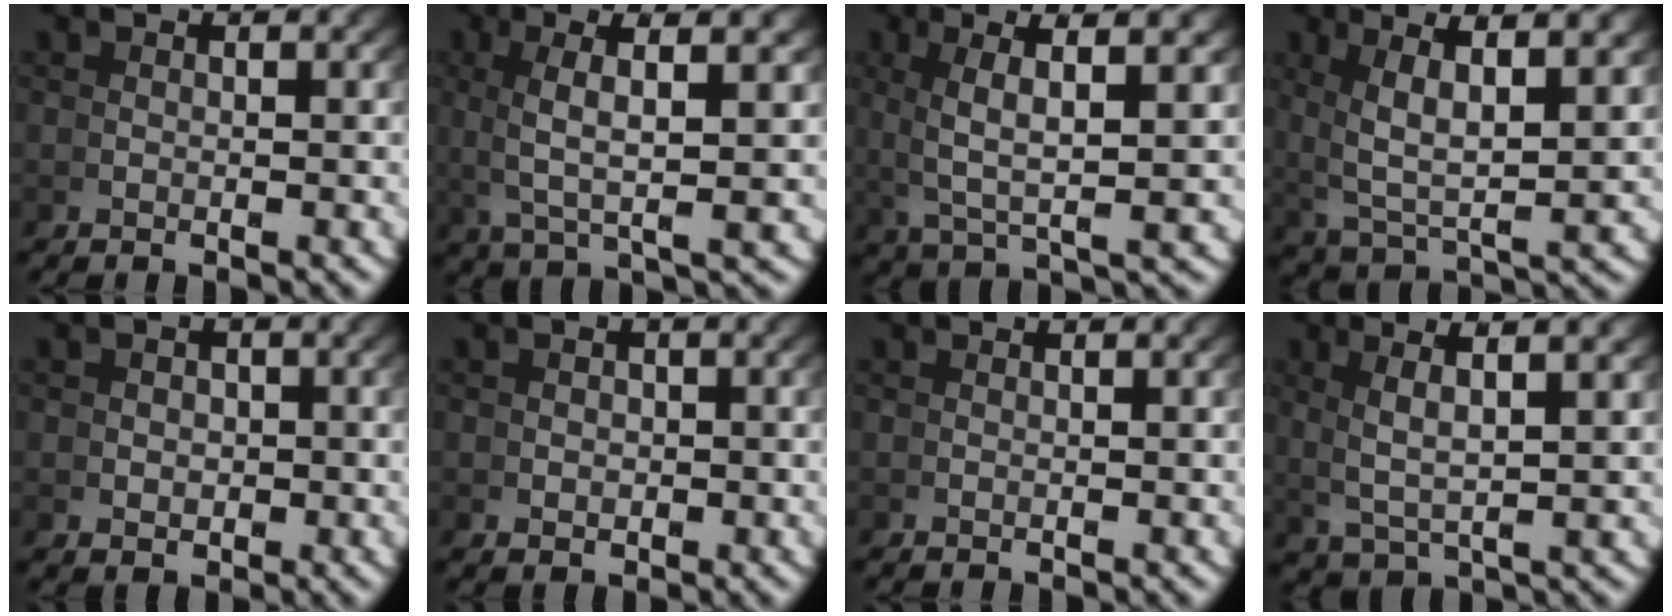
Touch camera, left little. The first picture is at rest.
{"total": 5.8, "force": [2.6, 0.2, 5.2], "torque": [-0.089, 0.018, 0.052]}
{"total": 5.4, "force": [2.1, 0.5, 5.0], "torque": [-0.084, 0.012, 0.045]}
{"total": 6.5, "force": [2.3, 2.4, 5.6], "torque": [-0.100, -0.004, 0.056]}
{"total": 1.5, "force": [0.0, 1.2, 0.9], "torque": [-0.007, -0.008, 0.006]}
{"total": 1.0, "force": [-0.1, 0.7, 0.6], "torque": [-0.004, -0.005, 0.005]}
{"total": 0.0}
{"total": 5.1, "force": [2.7, 1.1, 4.2], "torque": [-0.072, 0.014, 0.055]}